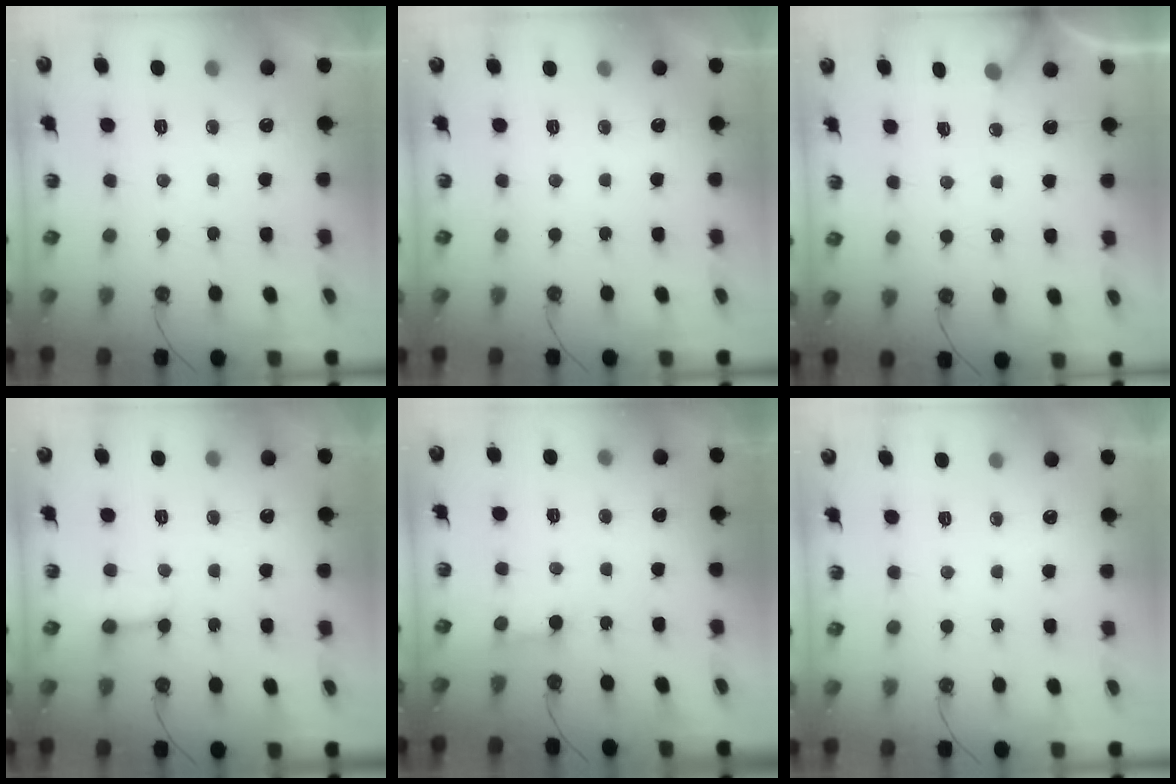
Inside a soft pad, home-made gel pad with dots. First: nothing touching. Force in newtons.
{"total": 0.0}
{"total": 5.9, "press": 5.8, "slide": 0.5}
{"total": 3.8, "press": 3.8, "slide": 0.3}
{"total": 2.8, "press": 2.8, "slide": 0.3}
{"total": 0.0}